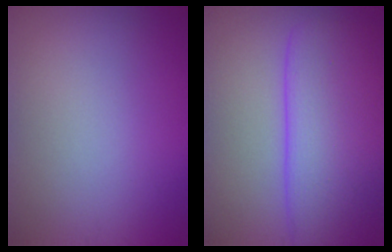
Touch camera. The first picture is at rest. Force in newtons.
{"total": 9.3, "press": 9.3, "slide": 0.5}